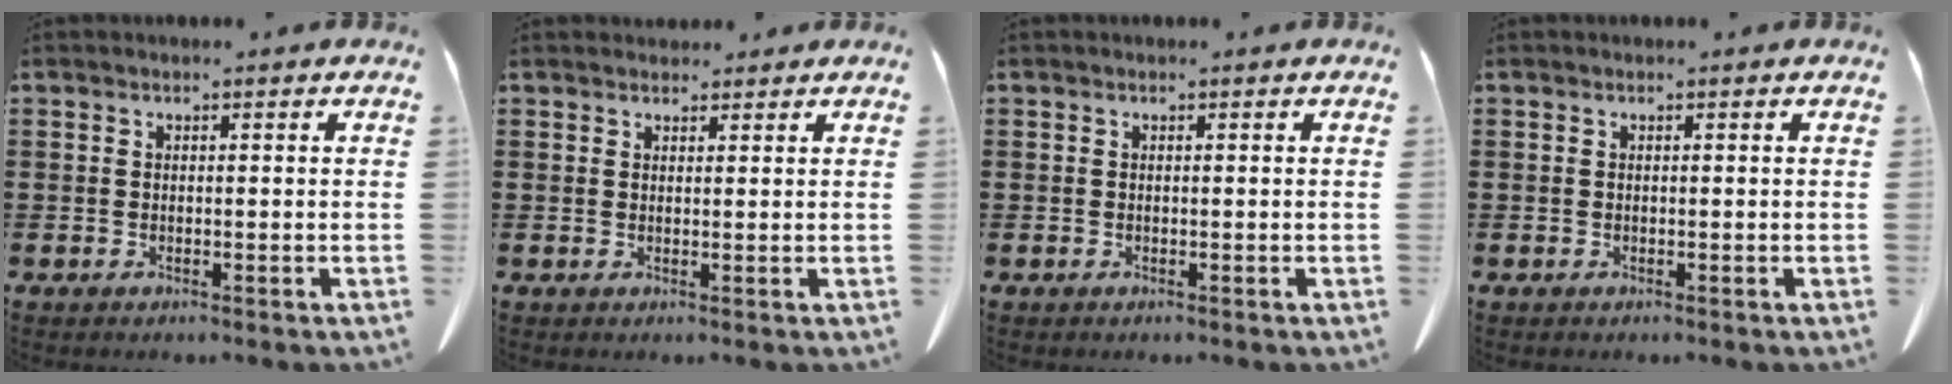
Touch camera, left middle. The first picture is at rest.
{"total": 1.7, "force": [1.6, 0.6, 0.1], "torque": [-0.007, 0.001, 0.032]}
{"total": 0.0}
{"total": 0.0}